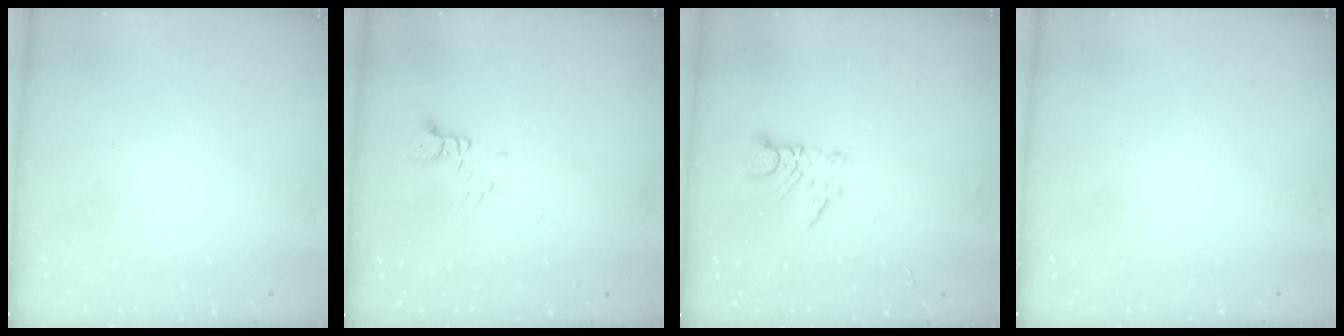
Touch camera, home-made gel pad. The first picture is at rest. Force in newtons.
{"total": 2.2, "press": 2.2, "slide": 0.3}
{"total": 3.4, "press": 3.4, "slide": 0.3}
{"total": 0.0}